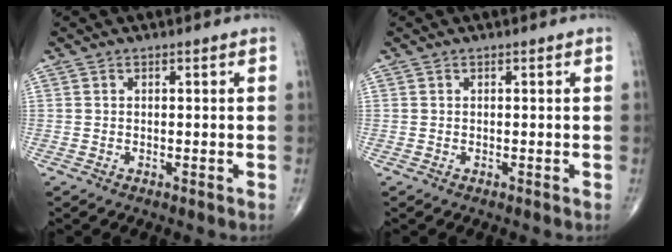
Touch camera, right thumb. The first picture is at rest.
{"total": 0.0}